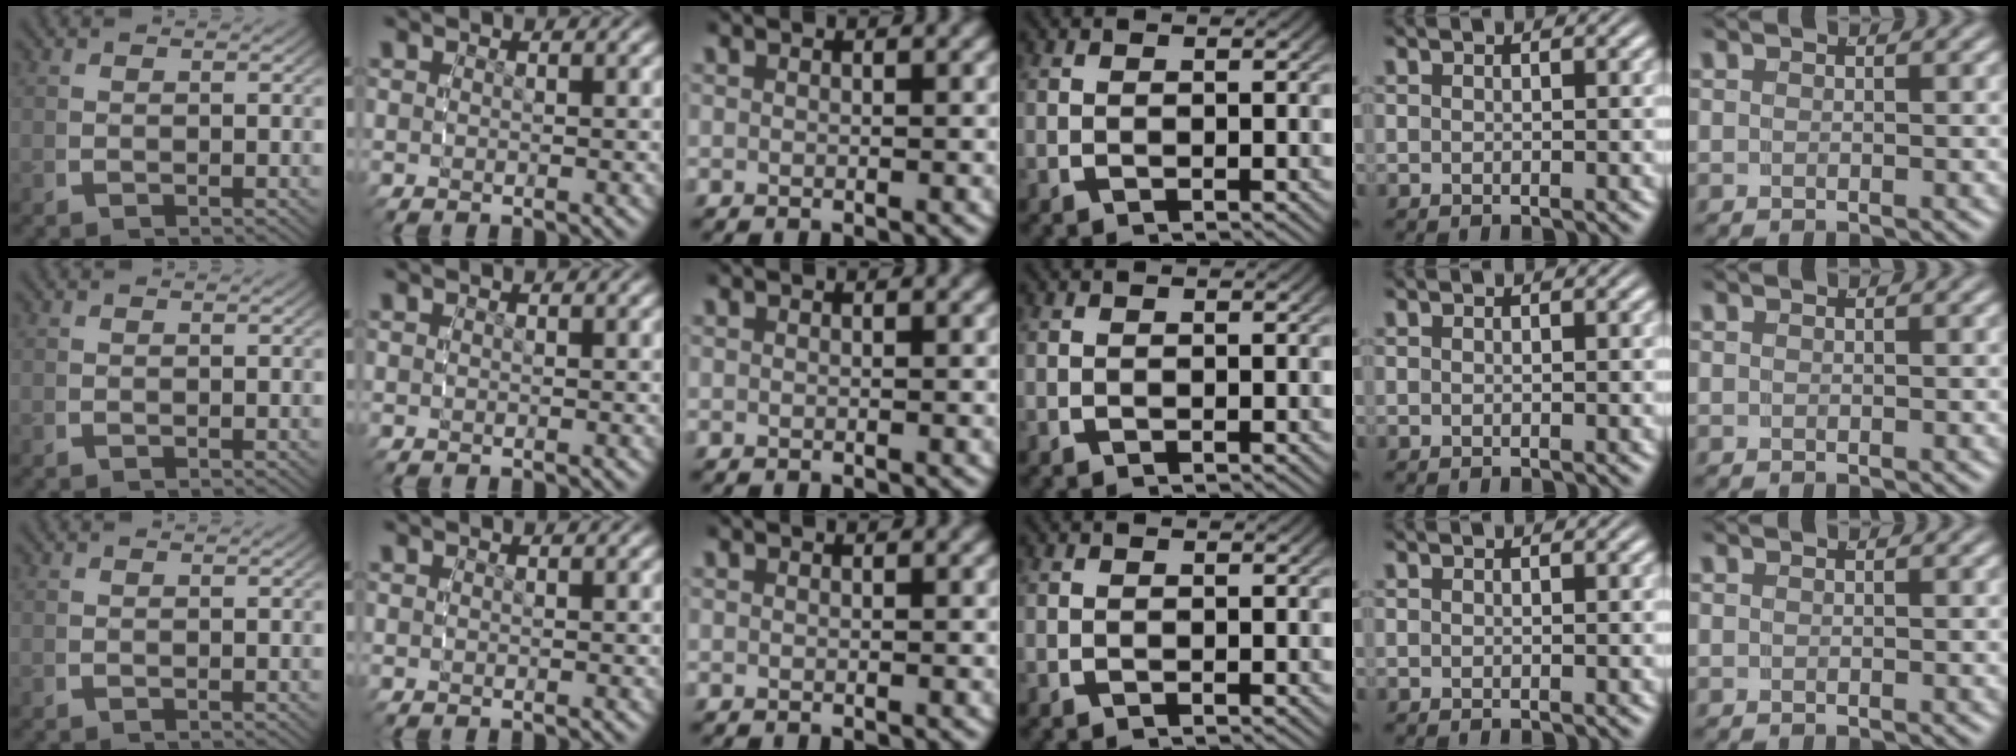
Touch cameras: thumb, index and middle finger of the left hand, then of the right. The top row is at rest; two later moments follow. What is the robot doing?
{"motion": "reach", "object": "toothpaste"}